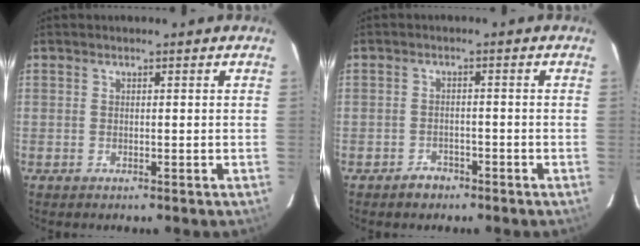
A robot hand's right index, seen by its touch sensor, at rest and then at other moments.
{"total": 2.4, "force": [-1.8, 1.5, 0.5], "torque": [-0.009, 0.005, -0.026]}